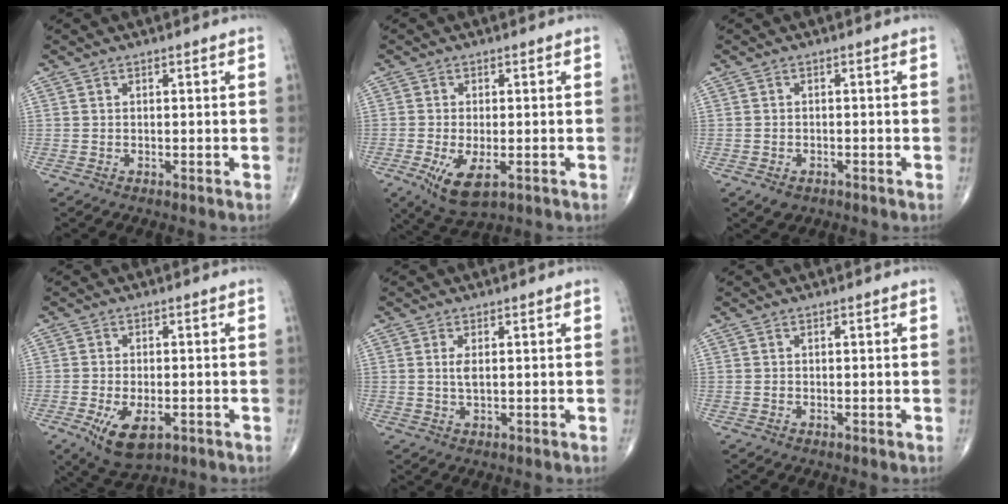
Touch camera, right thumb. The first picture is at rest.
{"total": 7.5, "force": [-2.6, 3.2, 6.2], "torque": [-0.116, -0.017, -0.038]}
{"total": 2.4, "force": [-1.3, 1.6, 1.3], "torque": [-0.017, 0.003, -0.014]}
{"total": 8.4, "force": [-3.2, 4.2, 6.6], "torque": [-0.114, -0.004, -0.045]}
{"total": 2.2, "force": [0.4, 0.8, 2.0], "torque": [-0.043, -0.002, 0.012]}
{"total": 0.0}